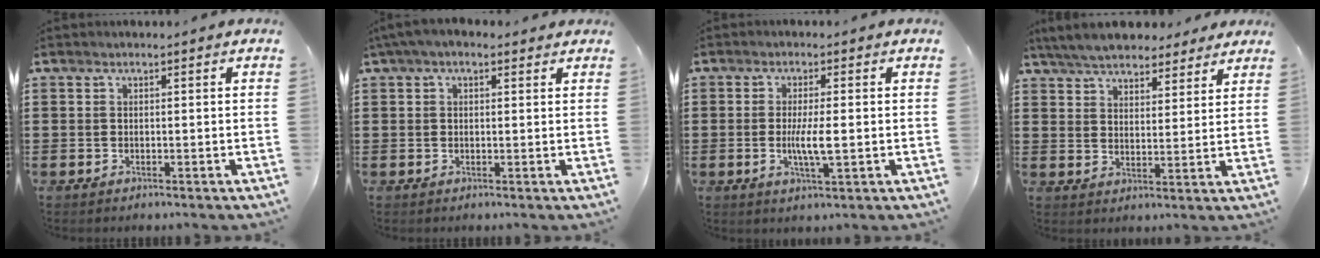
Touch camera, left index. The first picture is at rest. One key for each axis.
{"total": 2.6, "fx": 1.3, "fy": 1.3, "fz": 1.8, "tx": -0.039, "ty": 0.010, "tz": 0.022}
{"total": 4.8, "fx": -0.3, "fy": 0.7, "fz": 4.8, "tx": -0.091, "ty": -0.005, "tz": -0.008}
{"total": 6.5, "fx": 6.0, "fy": 1.6, "fz": 1.8, "tx": -0.058, "ty": -0.012, "tz": 0.112}